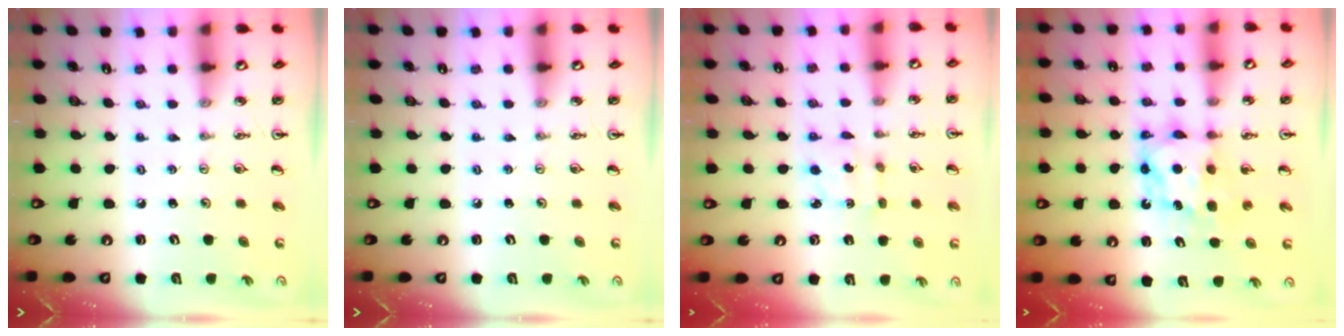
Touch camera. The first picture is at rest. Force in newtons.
{"total": 0.0}
{"total": 3.7, "press": 3.7, "slide": 0.6}
{"total": 6.4, "press": 6.4, "slide": 0.2}